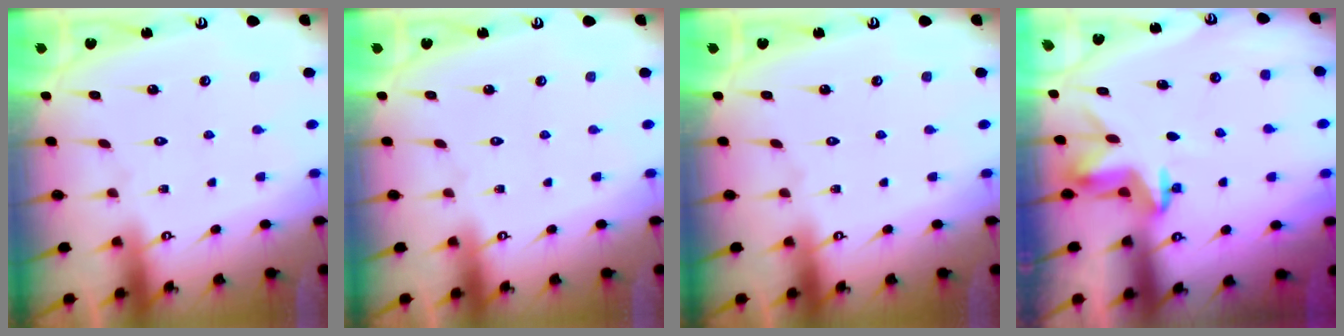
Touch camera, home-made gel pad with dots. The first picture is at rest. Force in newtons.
{"total": 0.0}
{"total": 0.0}
{"total": 3.2, "press": 3.2, "slide": 0.3}